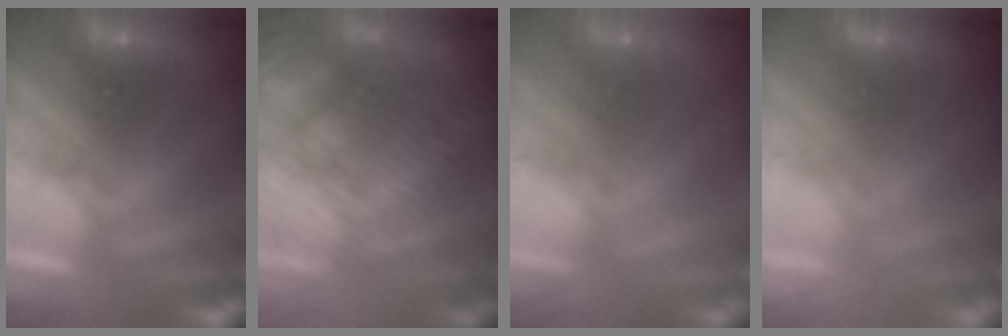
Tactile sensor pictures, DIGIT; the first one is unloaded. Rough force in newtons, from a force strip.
{"total": 9.6}
{"total": 7.8}
{"total": 2.9}